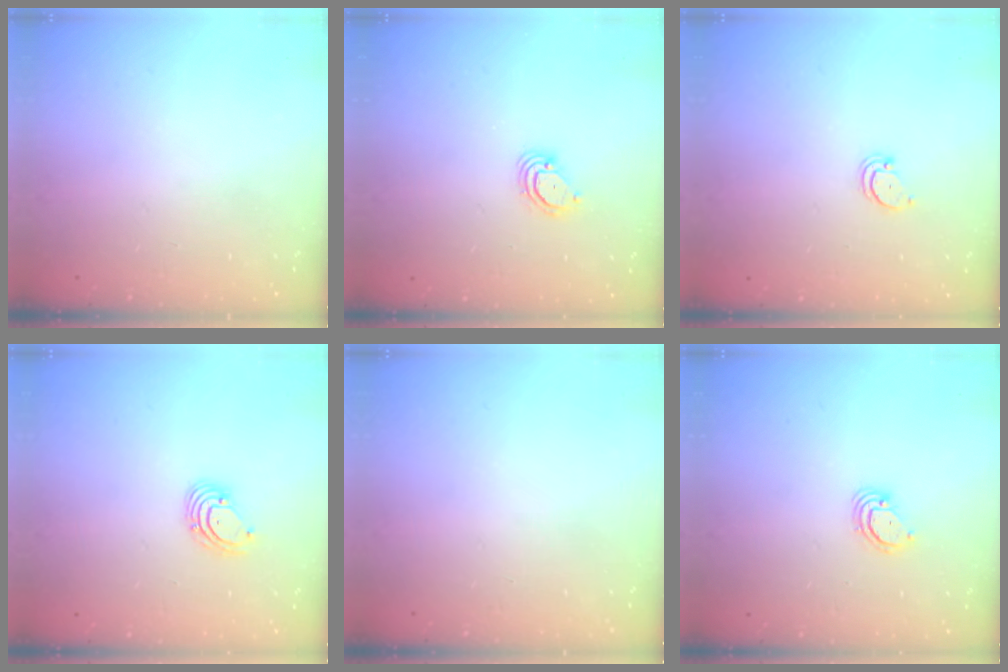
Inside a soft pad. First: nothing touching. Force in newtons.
{"total": 3.5, "press": 3.5, "slide": 0.3}
{"total": 2.5, "press": 2.5, "slide": 0.3}
{"total": 2.6, "press": 2.6, "slide": 0.1}
{"total": 0.0}
{"total": 2.9, "press": 2.9, "slide": 0.2}